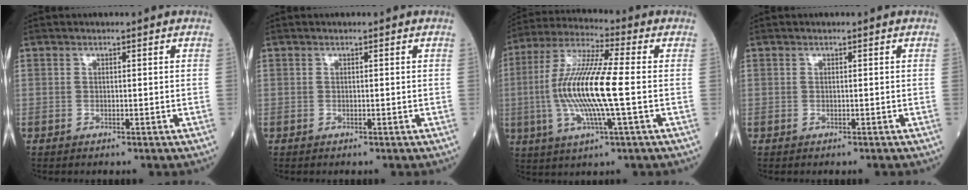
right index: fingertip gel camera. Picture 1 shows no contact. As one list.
[{"total": 0.0}, {"total": 14.2, "force": [-1.4, 1.0, 14.1], "torque": [-0.287, 0.002, -0.032]}, {"total": 0.0}]